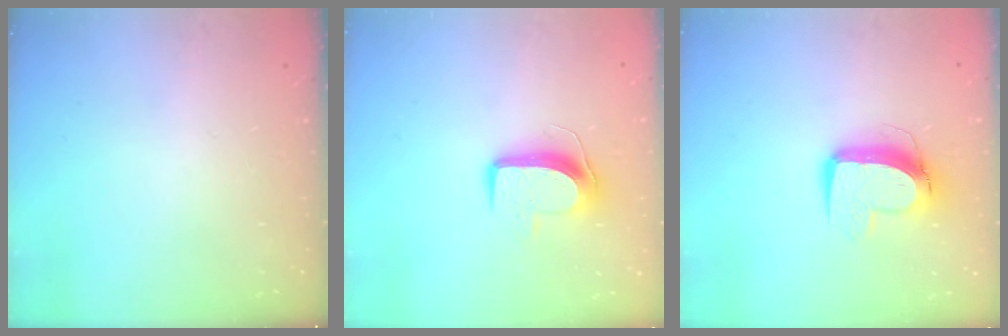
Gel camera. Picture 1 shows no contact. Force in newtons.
{"total": 9.1, "press": 9.1, "slide": 0.1}
{"total": 10.9, "press": 10.9, "slide": 1.2}